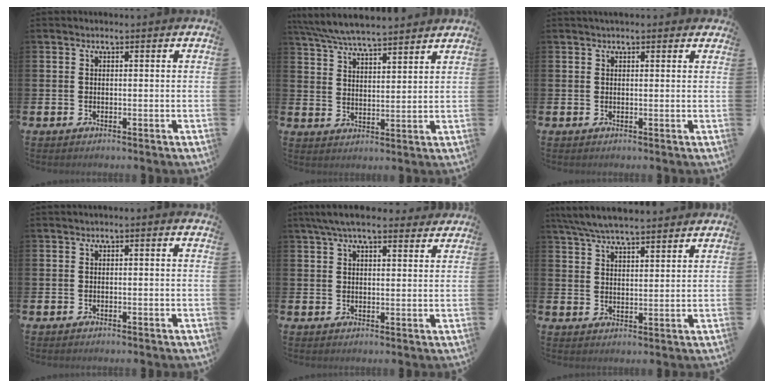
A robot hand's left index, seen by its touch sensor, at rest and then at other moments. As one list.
[{"total": 6.6, "force": [6.4, 0.5, 1.6], "torque": [-0.053, -0.032, 0.116]}, {"total": 1.5, "force": [1.3, 0.5, 0.4], "torque": [0.003, 0.000, 0.021]}, {"total": 0.0}, {"total": 5.9, "force": [5.1, 1.3, 2.6], "torque": [-0.058, -0.011, 0.094]}, {"total": 6.5, "force": [6.2, 0.8, 1.7], "torque": [-0.054, -0.022, 0.114]}]